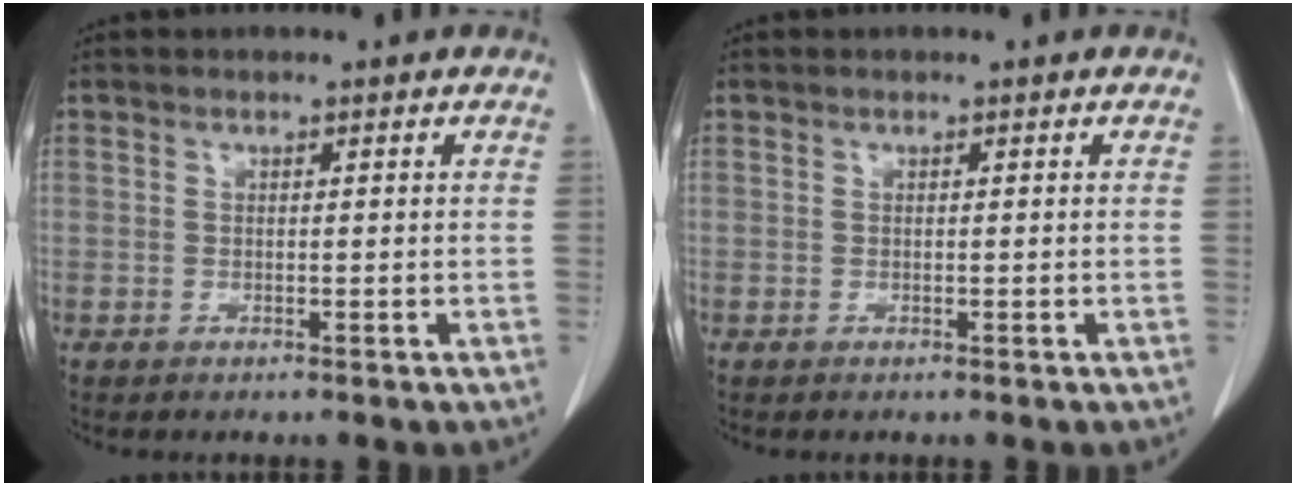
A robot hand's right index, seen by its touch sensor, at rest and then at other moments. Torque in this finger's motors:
{"motor_torque": [0.00, 0.00, 0.01, 0.01]}